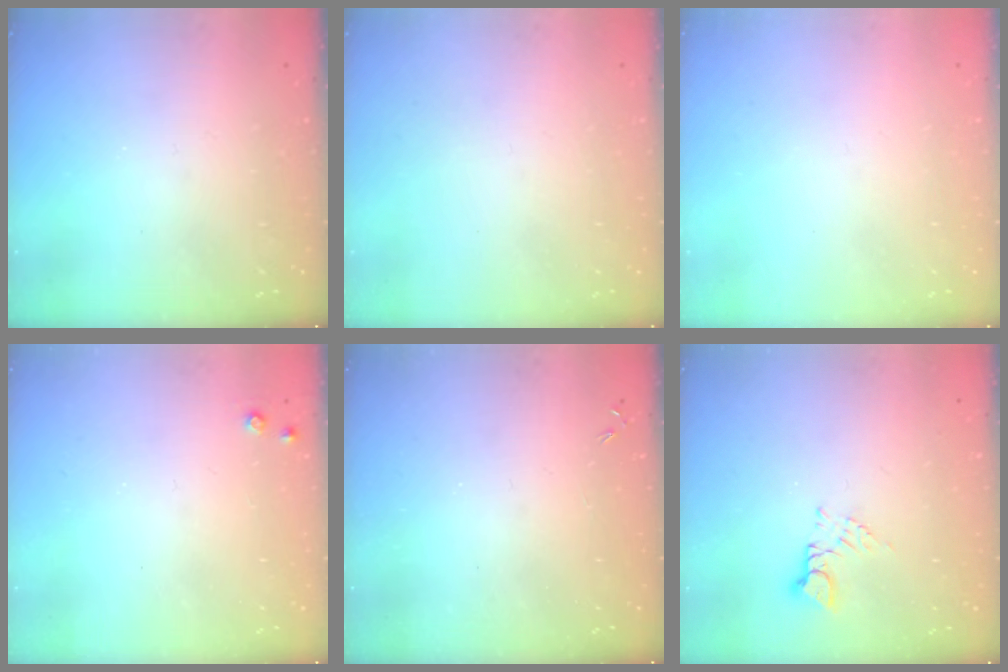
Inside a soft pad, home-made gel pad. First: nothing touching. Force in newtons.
{"total": 0.0}
{"total": 0.0}
{"total": 4.0, "press": 4.0, "slide": 0.6}
{"total": 0.0}
{"total": 2.8, "press": 2.8, "slide": 0.5}